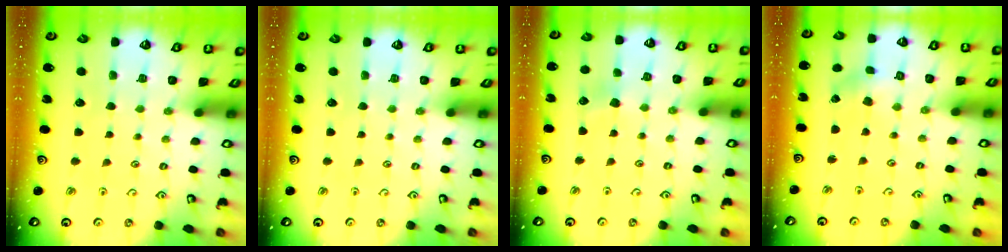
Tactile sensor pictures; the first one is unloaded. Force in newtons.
{"total": 0.0}
{"total": 3.9, "press": 3.7, "slide": 1.0}
{"total": 1.2, "press": 1.2, "slide": 0.2}